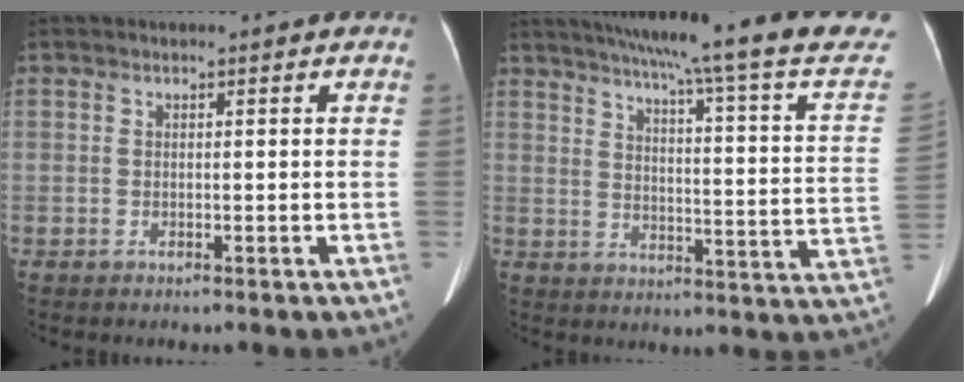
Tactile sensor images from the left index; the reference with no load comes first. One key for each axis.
{"total": 27.1, "fx": 22.8, "fy": -0.7, "fz": 14.5, "tx": -0.212, "ty": -0.061, "tz": 0.278}